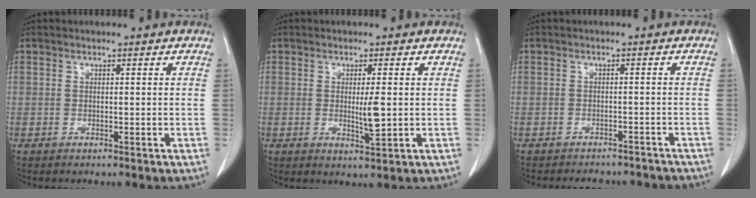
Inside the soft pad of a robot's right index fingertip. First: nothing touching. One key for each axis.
{"total": 3.5, "fx": 0.1, "fy": 0.4, "fz": 3.5, "tx": -0.056, "ty": -0.006, "tz": 0.005}
{"total": 7.7, "fx": -6.9, "fy": 3.2, "fz": 1.1, "tx": -0.008, "ty": 0.008, "tz": -0.073}